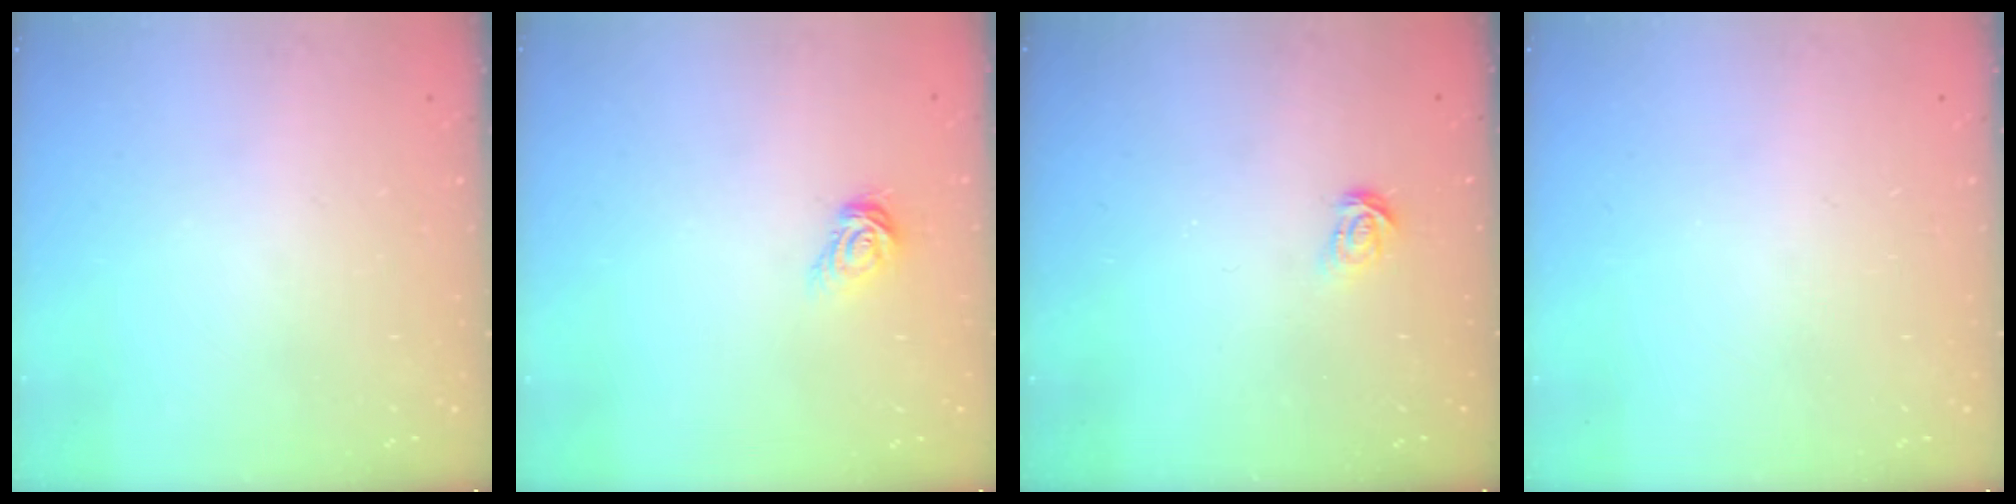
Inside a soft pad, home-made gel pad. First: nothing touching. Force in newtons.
{"total": 6.7, "press": 6.7, "slide": 0.5}
{"total": 3.9, "press": 3.9, "slide": 0.3}
{"total": 0.0}